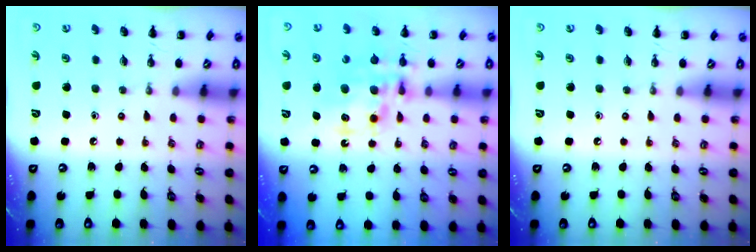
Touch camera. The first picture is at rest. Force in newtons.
{"total": 13.3, "press": 12.9, "slide": 3.4}
{"total": 0.0}